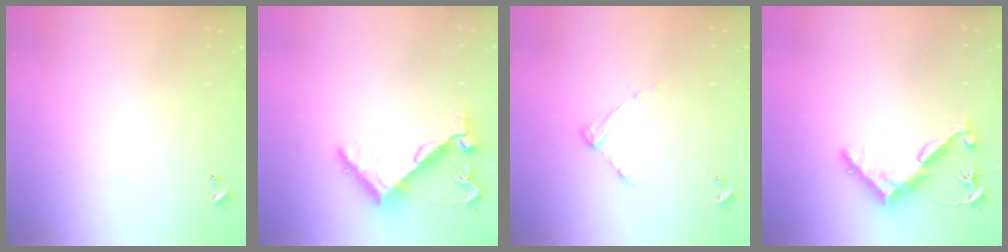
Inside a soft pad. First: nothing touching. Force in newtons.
{"total": 6.7, "press": 6.6, "slide": 0.7}
{"total": 4.3, "press": 4.3, "slide": 0.6}
{"total": 11.7, "press": 11.7, "slide": 1.0}